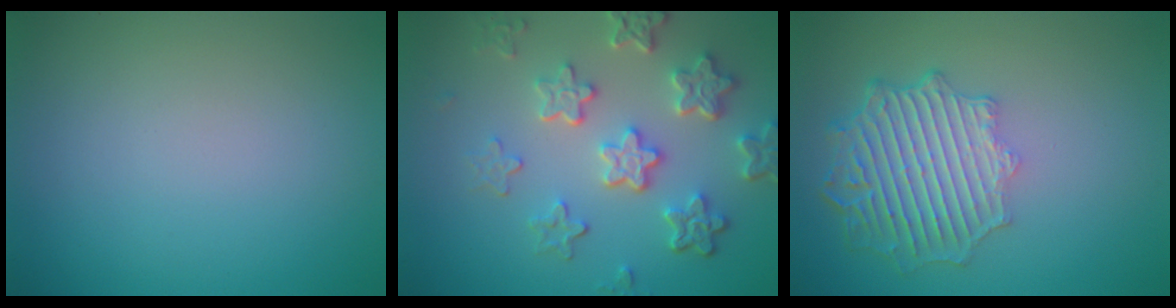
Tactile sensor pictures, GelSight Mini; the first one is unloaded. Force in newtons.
{"total": 5.8, "press": 4.4, "slide": 3.8}
{"total": 6.4, "press": 4.9, "slide": 4.1}